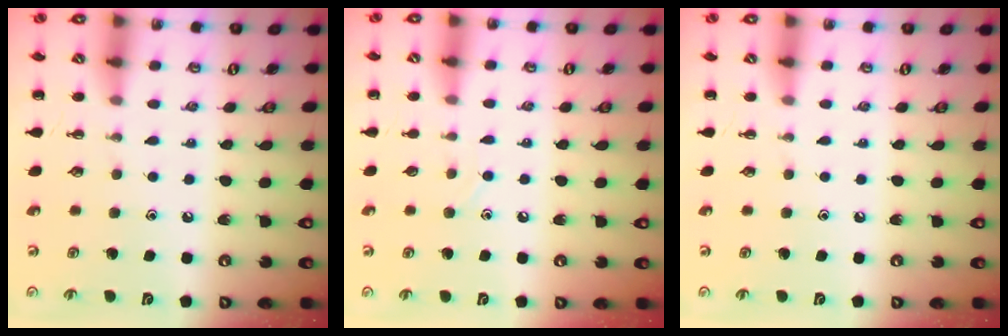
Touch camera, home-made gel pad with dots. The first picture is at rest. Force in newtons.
{"total": 2.0, "press": 2.0, "slide": 0.6}
{"total": 0.0}